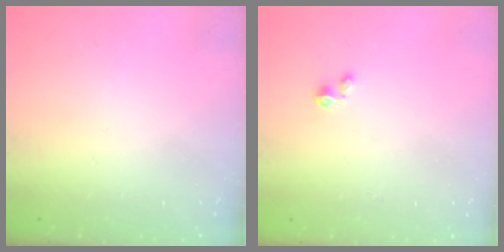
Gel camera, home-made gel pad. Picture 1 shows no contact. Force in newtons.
{"total": 1.4, "press": 1.4, "slide": 0.2}